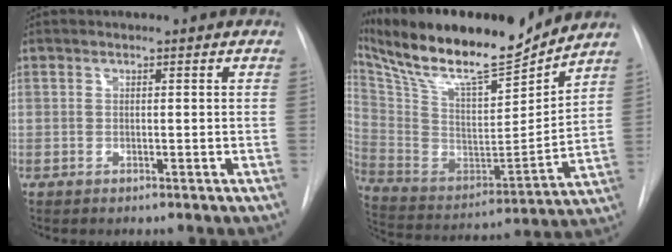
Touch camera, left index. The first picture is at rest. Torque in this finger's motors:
{"motor_torque": [0.61, -0.81, 0.24, 0.11]}